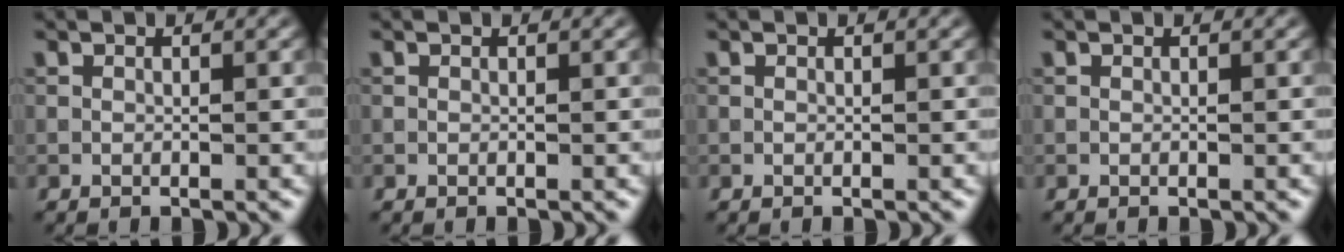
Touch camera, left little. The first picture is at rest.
{"total": 0.0}
{"total": 0.0}
{"total": 0.0}